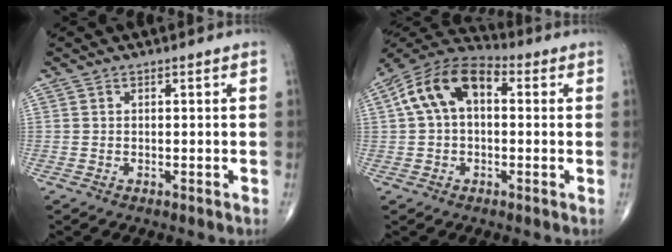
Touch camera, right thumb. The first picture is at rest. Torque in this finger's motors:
{"motor_torque": [0.27, 0.43, 0.11, 0.05, 0.18]}